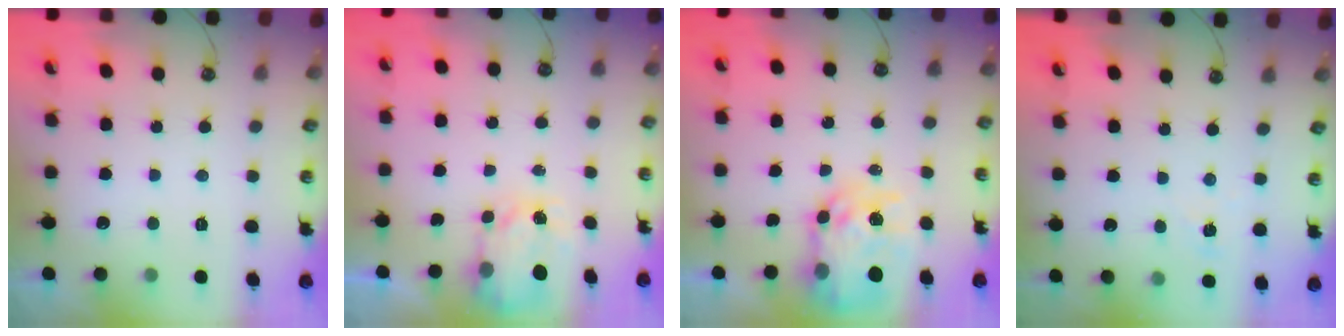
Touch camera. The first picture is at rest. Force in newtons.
{"total": 3.6, "press": 3.5, "slide": 0.6}
{"total": 10.2, "press": 10.2, "slide": 1.0}
{"total": 3.2, "press": 3.2, "slide": 0.3}